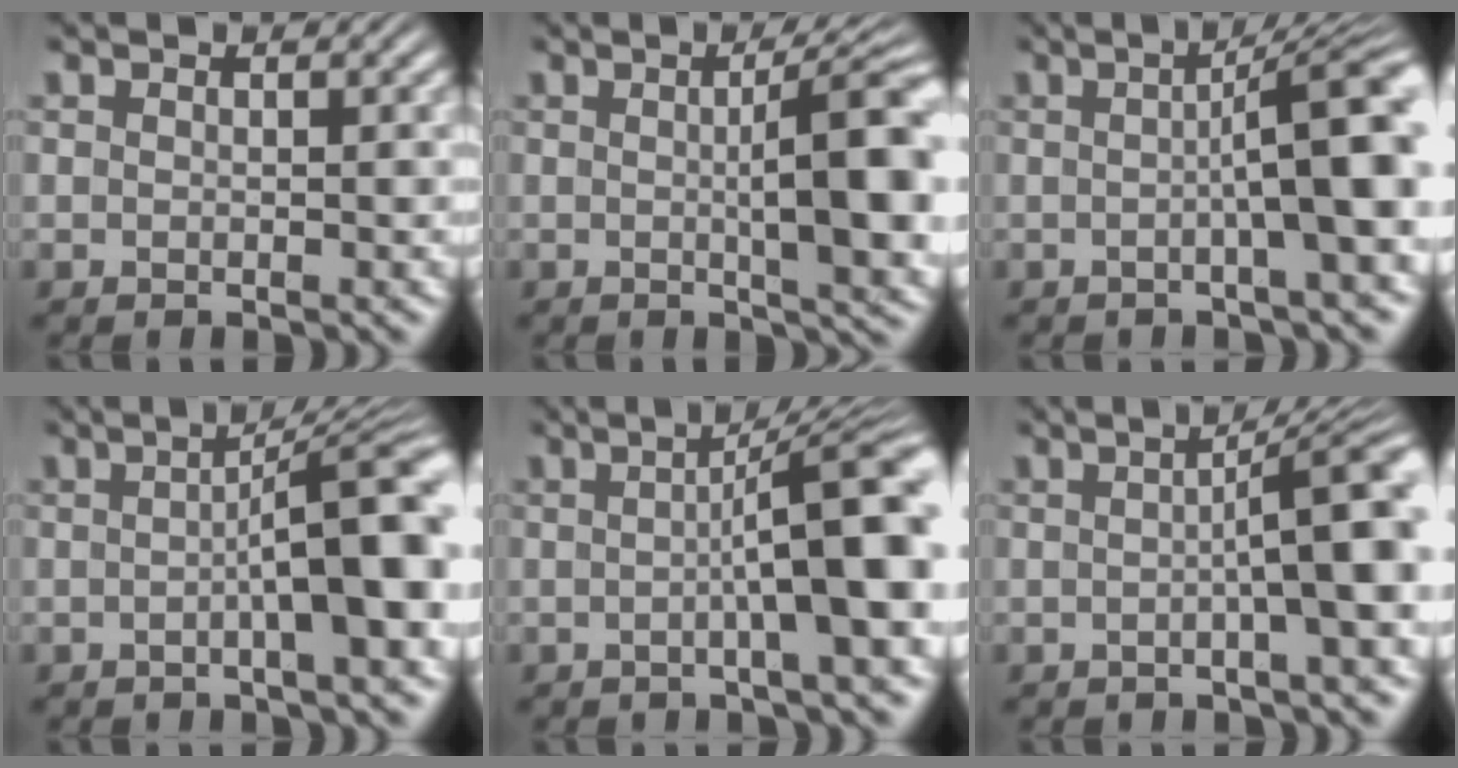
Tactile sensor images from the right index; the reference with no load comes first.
{"total": 7.4, "force": [-0.2, 1.8, 7.2], "torque": [-0.079, 0.011, -0.009]}
{"total": 6.3, "force": [-0.5, 0.9, 6.2], "torque": [-0.077, 0.016, -0.014]}
{"total": 6.7, "force": [-1.3, 1.2, 6.5], "torque": [-0.076, 0.016, -0.027]}
{"total": 7.1, "force": [-0.7, 1.1, 7.0], "torque": [-0.087, 0.014, -0.014]}
{"total": 5.5, "force": [-0.5, 0.8, 5.4], "torque": [-0.064, 0.019, -0.017]}